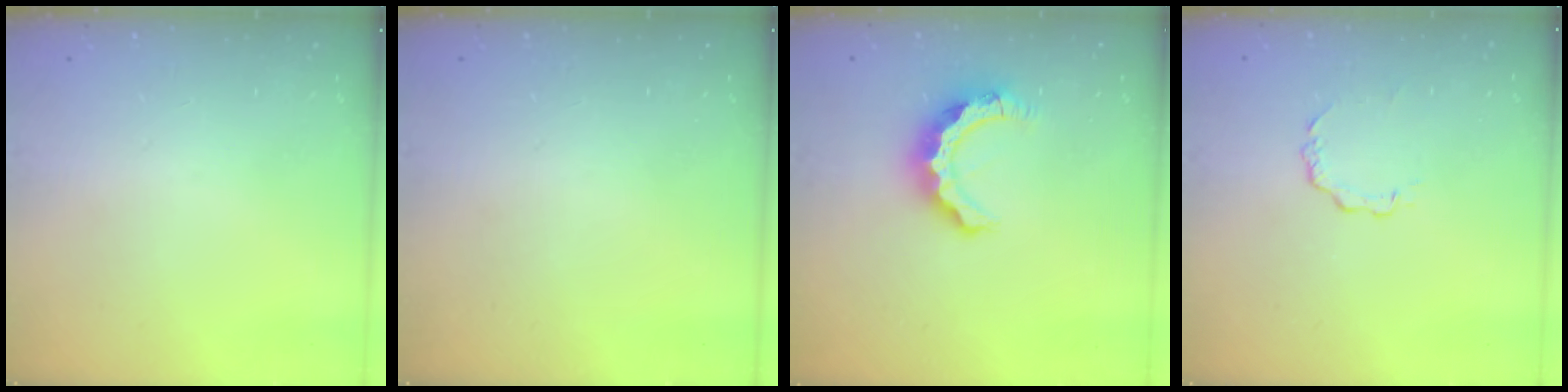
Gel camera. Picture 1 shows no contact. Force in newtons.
{"total": 0.0}
{"total": 9.8, "press": 9.8, "slide": 0.7}
{"total": 1.7, "press": 1.7, "slide": 0.2}